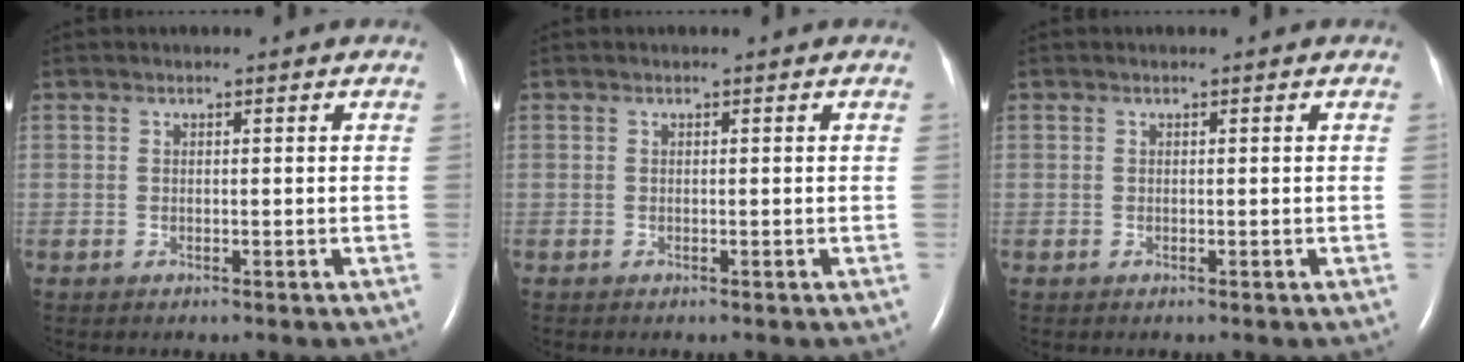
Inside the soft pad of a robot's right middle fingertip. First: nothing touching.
{"total": 0.0}
{"total": 0.0}